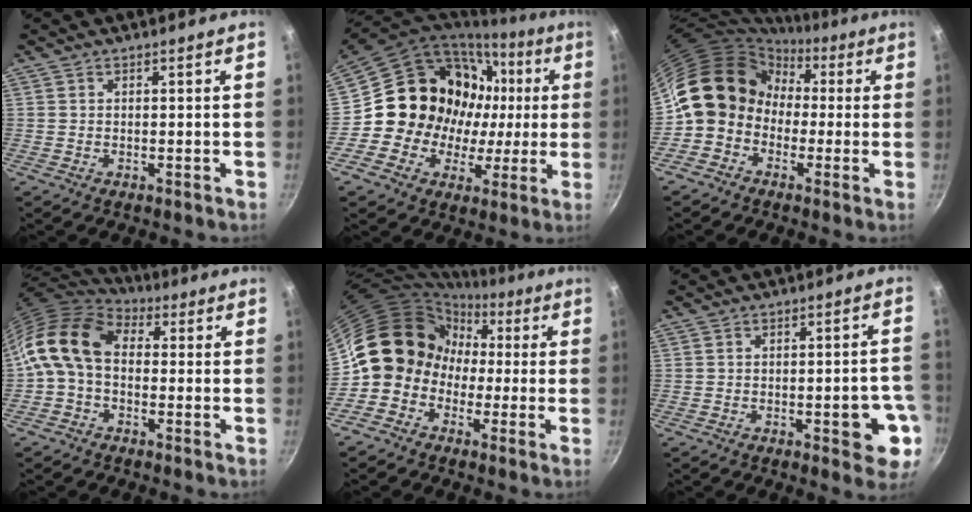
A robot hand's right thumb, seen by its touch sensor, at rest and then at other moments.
{"total": 19.0, "force": [1.1, 17.0, 8.3], "torque": [-0.102, 0.037, 0.023]}
{"total": 13.1, "force": [-0.7, 11.4, 6.3], "torque": [-0.064, 0.041, -0.034]}
{"total": 13.6, "force": [0.7, 9.5, 9.8], "torque": [-0.178, 0.026, -0.009]}
{"total": 12.8, "force": [-1.5, 11.6, 5.1], "torque": [-0.033, 0.045, -0.046]}
{"total": 8.8, "force": [-3.0, 3.3, 7.6], "torque": [-0.065, 0.018, -0.032]}